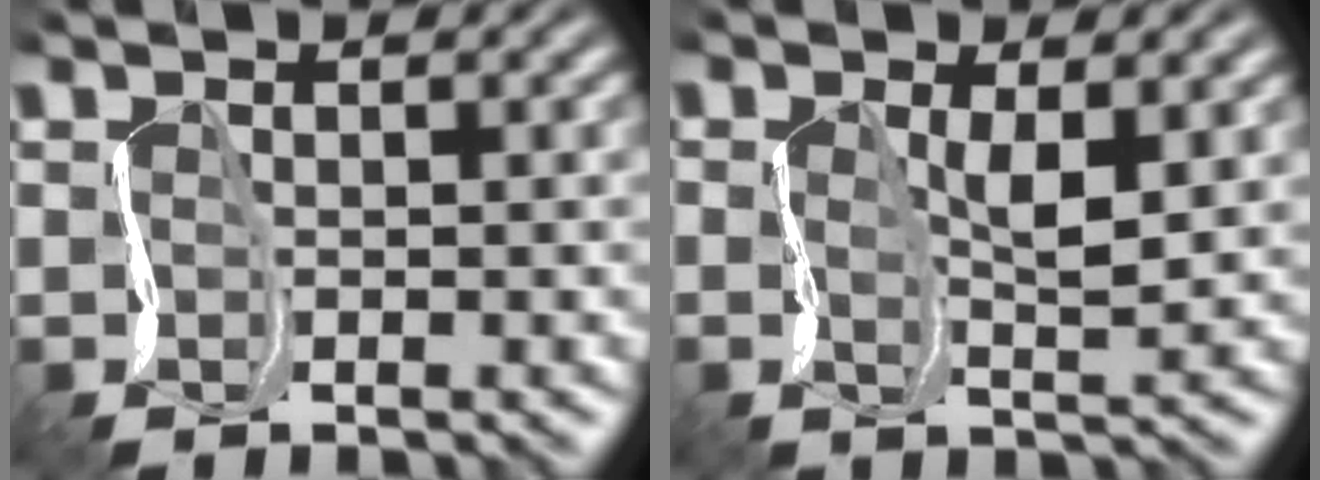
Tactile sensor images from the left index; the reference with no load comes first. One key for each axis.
{"total": 1.6, "fx": -0.1, "fy": 0.1, "fz": 1.6, "tx": -0.043, "ty": -0.002, "tz": -0.004}